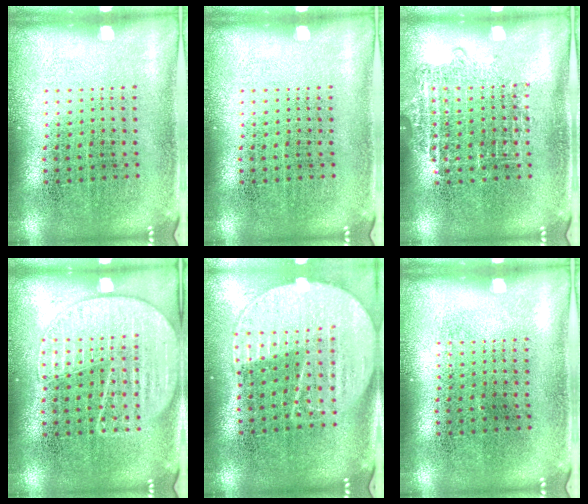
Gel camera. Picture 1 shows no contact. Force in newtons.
{"total": 0.0}
{"total": 1.0, "press": 1.0, "slide": 0.2}
{"total": 1.6, "press": 1.6, "slide": 0.1}
{"total": 2.1, "press": 1.8, "slide": 1.1}
{"total": 0.0}